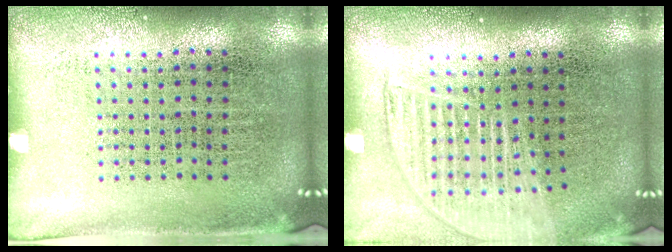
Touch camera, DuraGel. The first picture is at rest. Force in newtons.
{"total": 1.4, "press": 1.3, "slide": 0.6}